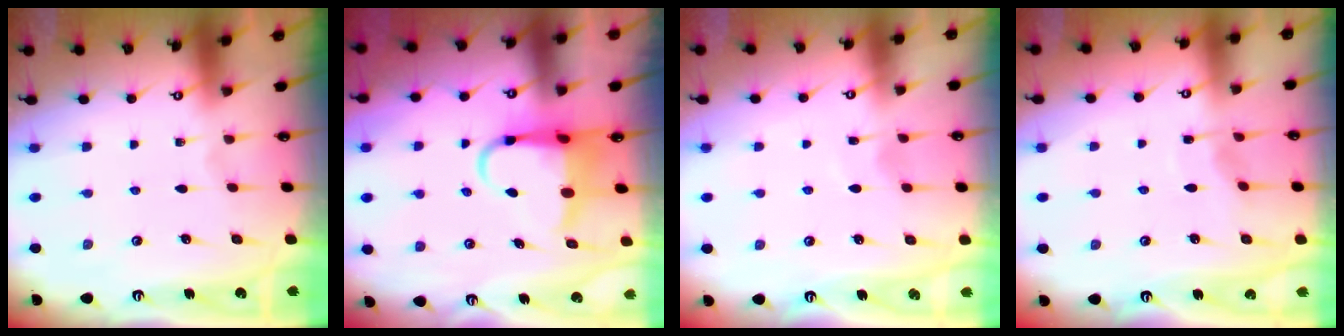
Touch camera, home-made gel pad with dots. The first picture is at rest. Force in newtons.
{"total": 6.6, "press": 6.4, "slide": 1.6}
{"total": 3.5, "press": 3.4, "slide": 0.5}
{"total": 3.7, "press": 3.7, "slide": 0.5}